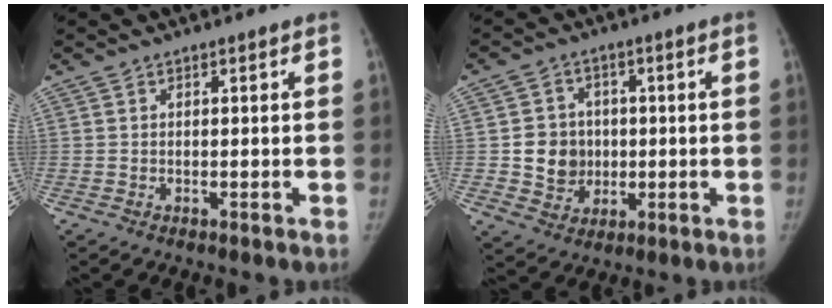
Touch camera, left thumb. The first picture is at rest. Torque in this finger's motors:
{"motor_torque": [-0.08, 0.11, 0.07, -0.08, 0.01]}